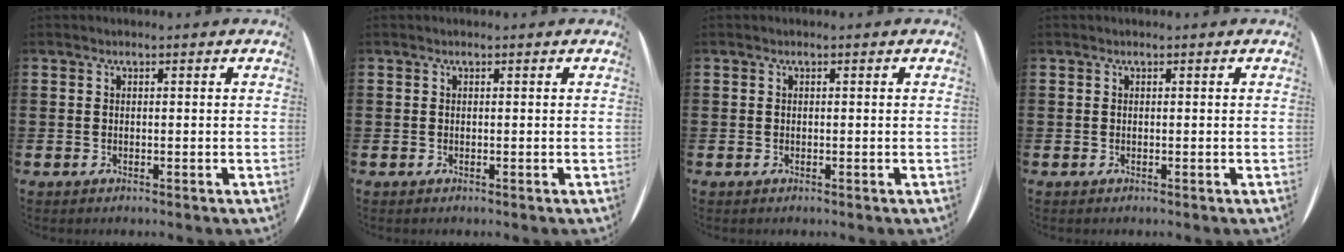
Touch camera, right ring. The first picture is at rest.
{"total": 0.0}
{"total": 0.0}
{"total": 0.0}